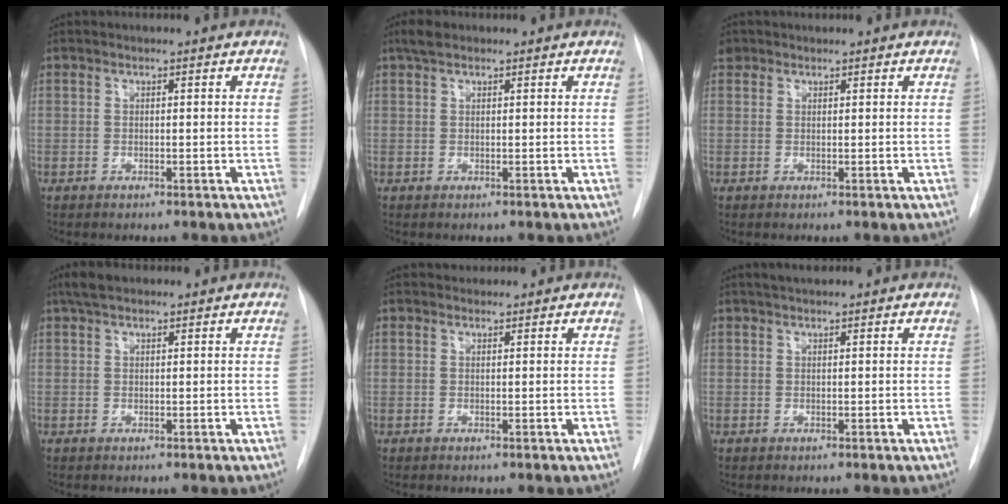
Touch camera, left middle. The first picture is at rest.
{"total": 2.0, "force": [1.5, 0.9, 1.1], "torque": [-0.021, 0.014, 0.027]}
{"total": 1.5, "force": [1.0, 1.1, 0.0], "torque": [0.007, 0.014, 0.015]}
{"total": 3.0, "force": [2.2, 1.2, 1.6], "torque": [-0.032, 0.017, 0.040]}
{"total": 0.9, "force": [0.7, 0.4, -0.2], "torque": [-0.002, 0.009, 0.011]}
{"total": 1.8, "force": [1.5, 0.4, 0.9], "torque": [-0.016, 0.014, 0.025]}